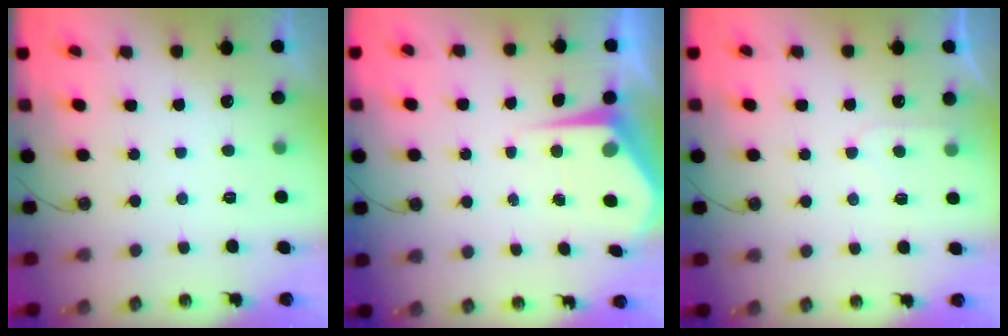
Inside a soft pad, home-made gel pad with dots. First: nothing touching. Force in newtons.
{"total": 5.1, "press": 5.0, "slide": 0.3}
{"total": 5.0, "press": 4.9, "slide": 0.5}